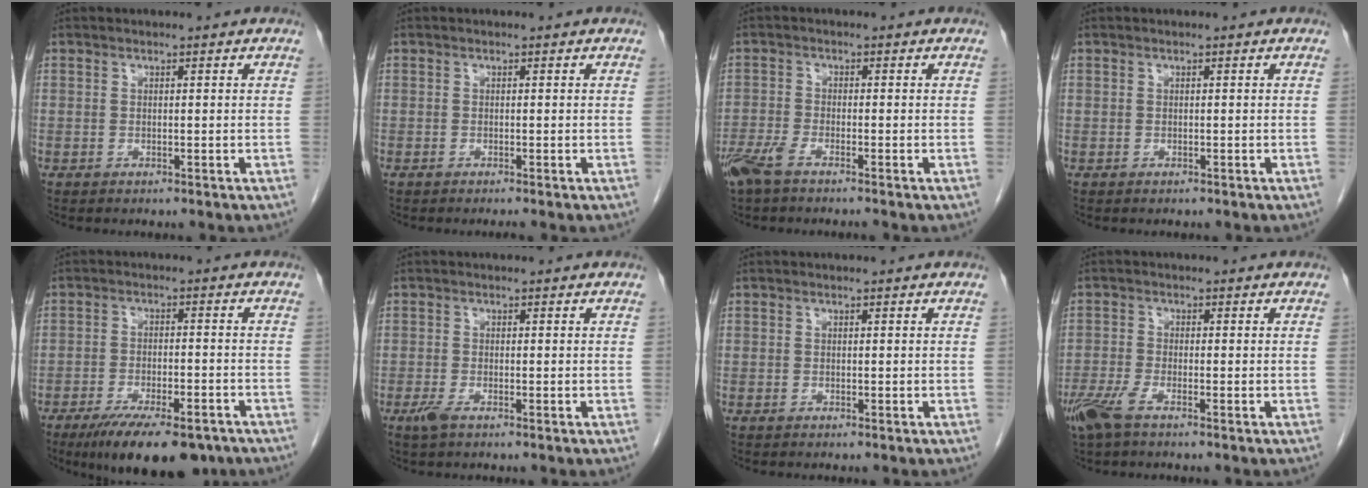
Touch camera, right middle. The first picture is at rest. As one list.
[{"total": 0.6, "force": [-0.5, -0.1, 0.2], "torque": [-0.006, 0.000, -0.011]}, {"total": 4.8, "force": [-3.7, 0.9, 3.0], "torque": [-0.064, -0.009, -0.072]}, {"total": 0.0}, {"total": 13.8, "force": [-10.2, 4.2, 8.3], "torque": [-0.118, -0.013, -0.155]}, {"total": 1.8, "force": [-1.1, 0.5, 1.3], "torque": [-0.032, -0.003, -0.021]}, {"total": 0.0}, {"total": 4.2, "force": [-2.8, 0.9, 3.0], "torque": [-0.071, -0.009, -0.059]}]